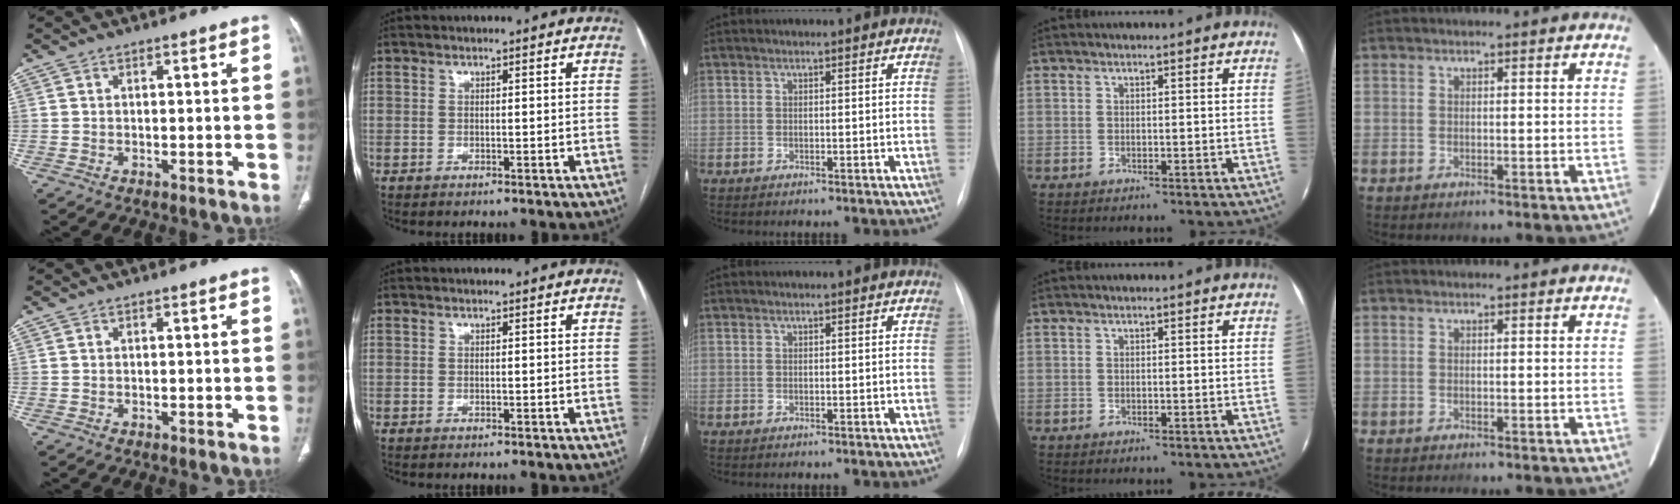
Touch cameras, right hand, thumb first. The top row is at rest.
{}